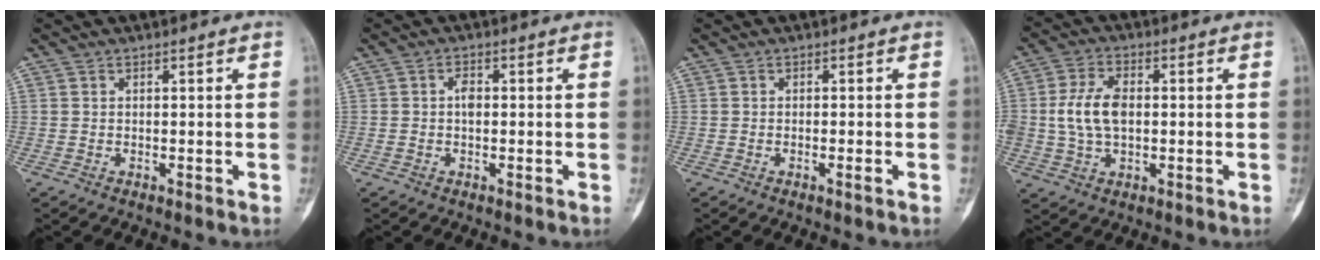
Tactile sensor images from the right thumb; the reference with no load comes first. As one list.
[{"total": 2.0, "force": [0.0, 1.2, 1.6], "torque": [-0.027, 0.005, -0.003]}, {"total": 1.0, "force": [-0.4, 0.1, 0.9], "torque": [-0.020, 0.003, -0.005]}, {"total": 8.6, "force": [0.2, 5.3, 6.8], "torque": [-0.130, 0.011, 0.005]}]